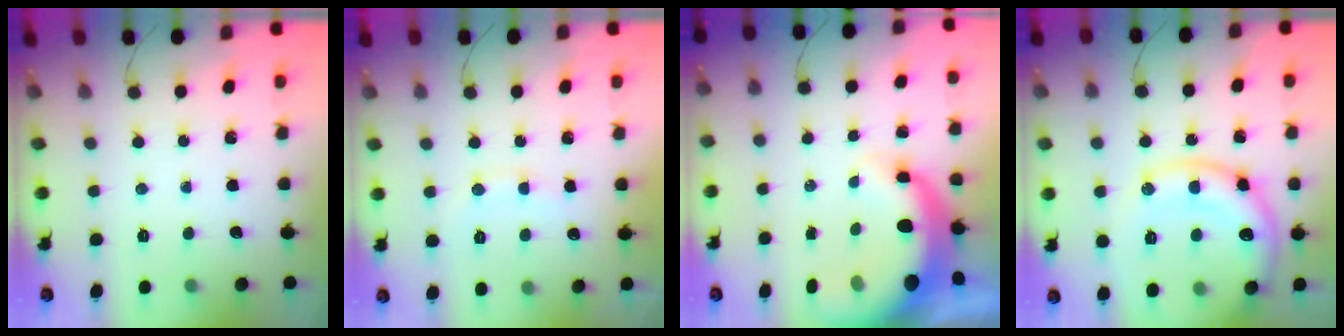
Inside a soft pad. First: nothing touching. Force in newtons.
{"total": 7.8, "press": 7.7, "slide": 1.2}
{"total": 11.8, "press": 11.6, "slide": 2.4}
{"total": 19.3, "press": 19.2, "slide": 1.9}